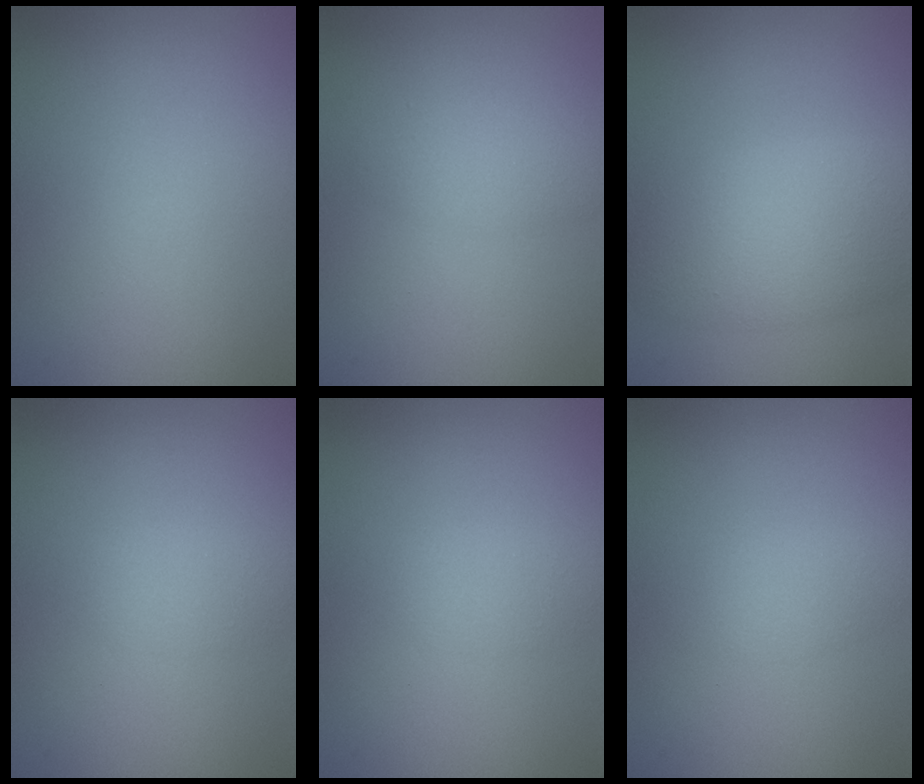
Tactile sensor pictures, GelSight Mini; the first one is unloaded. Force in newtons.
{"total": 2.1, "press": 2.1, "slide": 0.0}
{"total": 5.6, "press": 5.6, "slide": 0.1}
{"total": 1.4, "press": 1.4, "slide": 0.0}
{"total": 1.4, "press": 1.4, "slide": 0.0}
{"total": 1.4, "press": 1.4, "slide": 0.0}